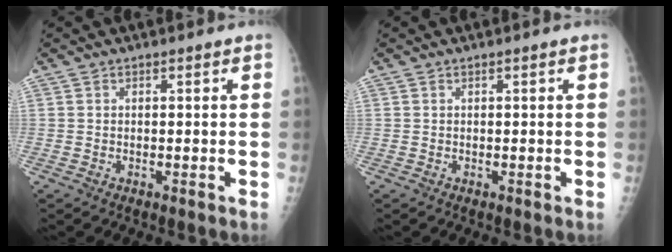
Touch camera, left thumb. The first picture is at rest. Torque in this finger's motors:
{"motor_torque": [-0.02, 0.01, 0.00, 0.00, 0.00]}